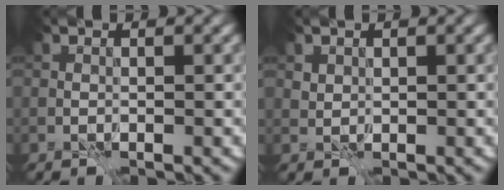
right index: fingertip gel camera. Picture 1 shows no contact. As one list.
[{"total": 0.8, "force": [0.5, 0.7, -0.1], "torque": [0.001, 0.000, 0.008]}]